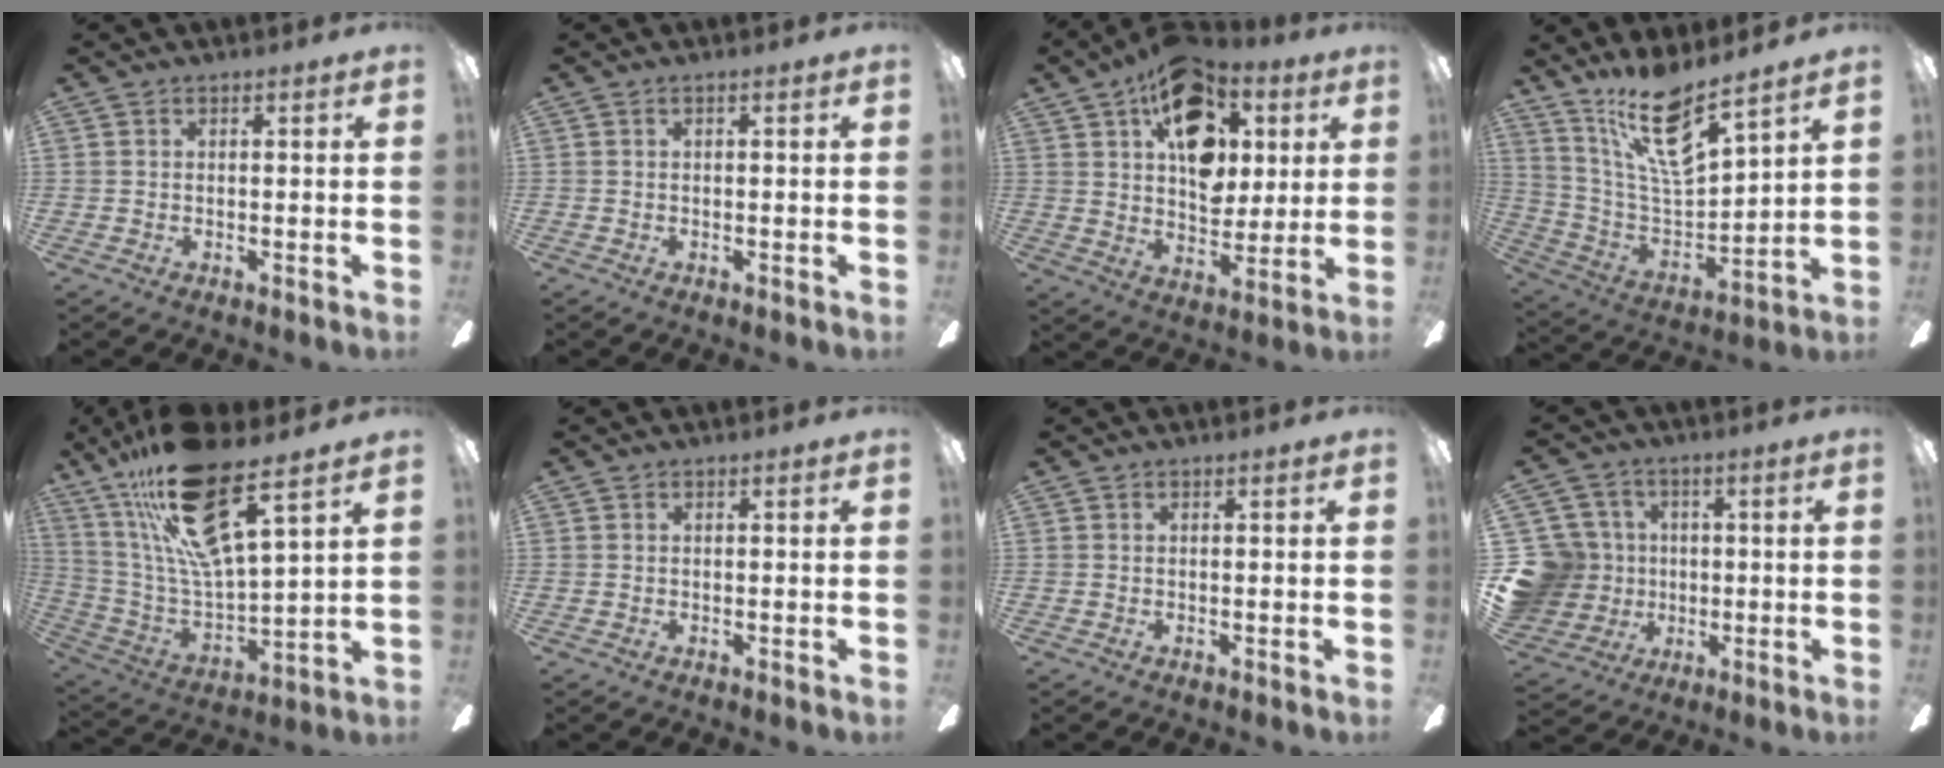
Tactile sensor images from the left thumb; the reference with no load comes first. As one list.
[{"total": 0.0}, {"total": 18.9, "force": [8.7, 12.5, 11.2], "torque": [-0.160, -0.032, 0.156]}, {"total": 16.2, "force": [11.9, 4.5, 10.1], "torque": [-0.202, -0.083, 0.207]}, {"total": 23.0, "force": [15.3, 6.1, 16.1], "torque": [-0.329, -0.076, 0.256]}, {"total": 0.0}, {"total": 0.0}, {"total": 15.0, "force": [-0.4, 14.1, 5.0], "torque": [-0.151, 0.008, 0.013]}]